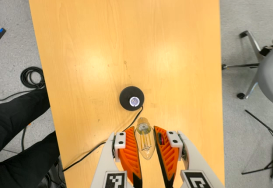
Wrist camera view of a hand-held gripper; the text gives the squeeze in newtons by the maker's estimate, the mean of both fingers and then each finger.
{"total": 12.4, "left": 13.8, "right": 11.0}